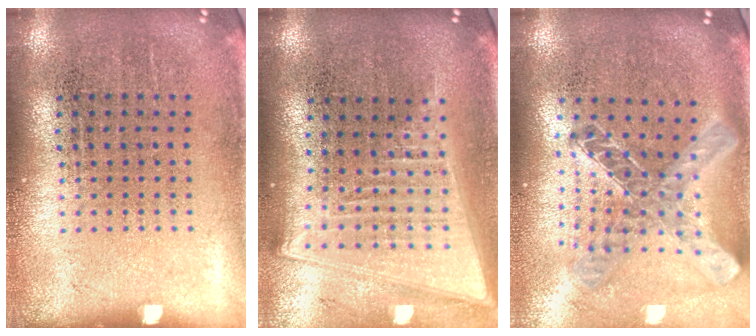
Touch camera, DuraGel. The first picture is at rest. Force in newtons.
{"total": 2.0, "press": 1.7, "slide": 1.2}
{"total": 1.5, "press": 1.3, "slide": 0.6}